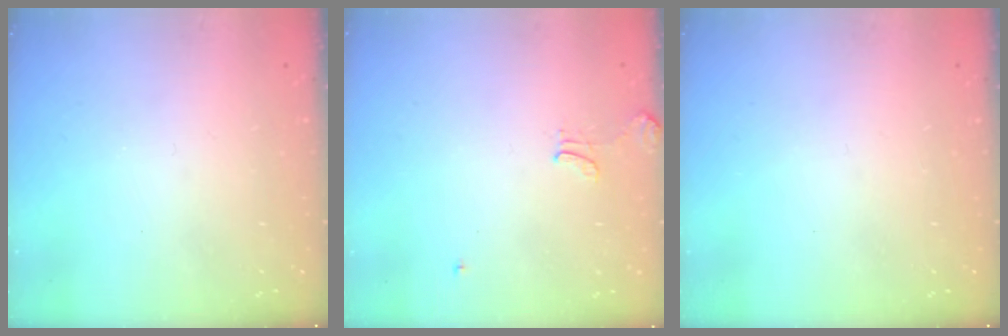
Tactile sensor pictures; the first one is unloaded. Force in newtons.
{"total": 1.3, "press": 1.2, "slide": 0.5}
{"total": 0.0}